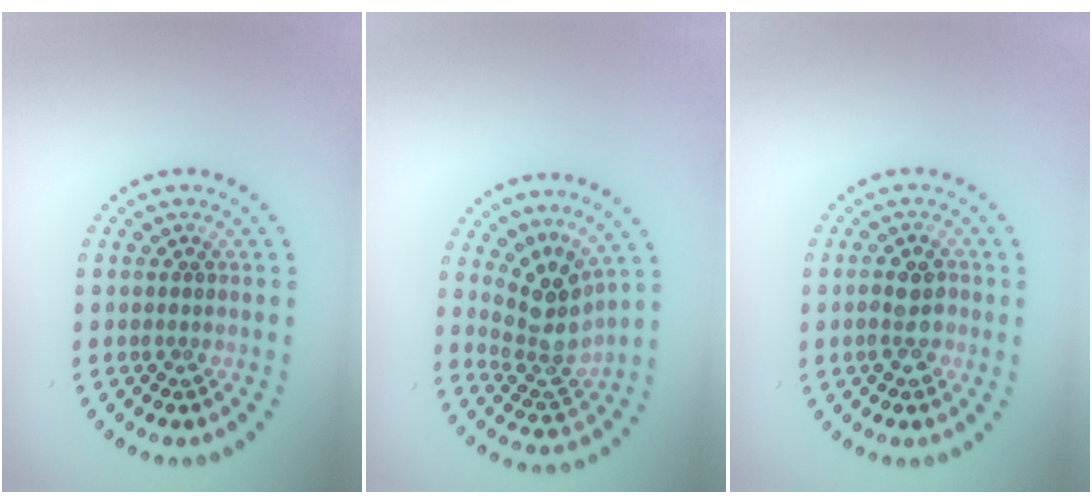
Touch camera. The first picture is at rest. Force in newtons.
{"total": 4.0, "press": 2.9, "slide": 2.8}
{"total": 2.3, "press": 2.3, "slide": 0.2}